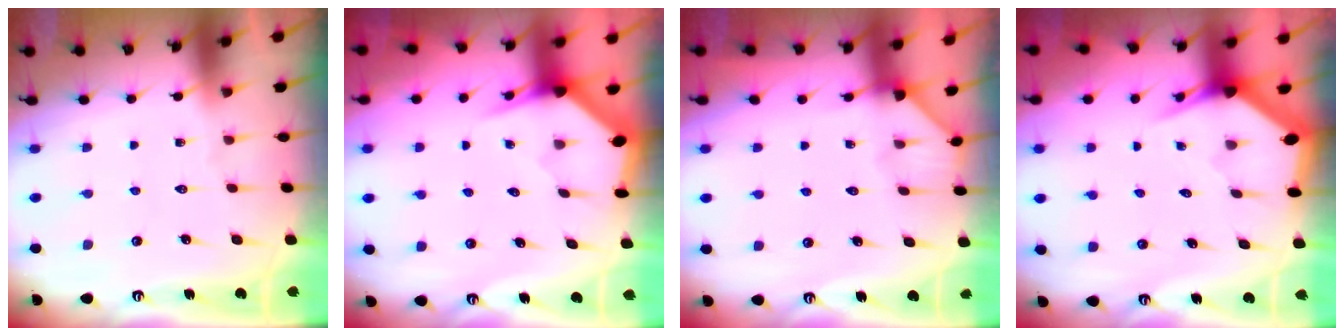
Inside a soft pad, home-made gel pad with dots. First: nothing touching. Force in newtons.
{"total": 4.7, "press": 4.6, "slide": 0.5}
{"total": 2.0, "press": 2.0, "slide": 0.1}
{"total": 3.2, "press": 3.2, "slide": 0.1}